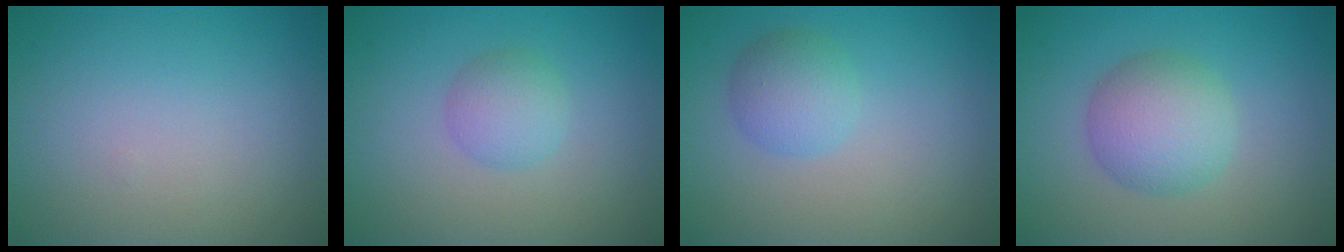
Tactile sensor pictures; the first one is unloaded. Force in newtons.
{"total": 2.3, "press": 2.3, "slide": 0.1}
{"total": 2.8, "press": 2.8, "slide": 0.1}
{"total": 4.8, "press": 4.8, "slide": 0.1}